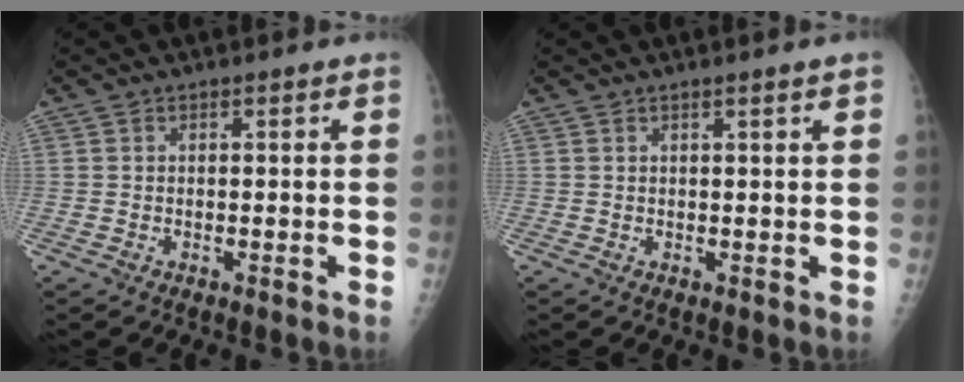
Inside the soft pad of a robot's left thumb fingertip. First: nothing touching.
{"total": 1.8, "force": [1.1, -0.2, 1.4], "torque": [-0.021, -0.001, 0.016]}